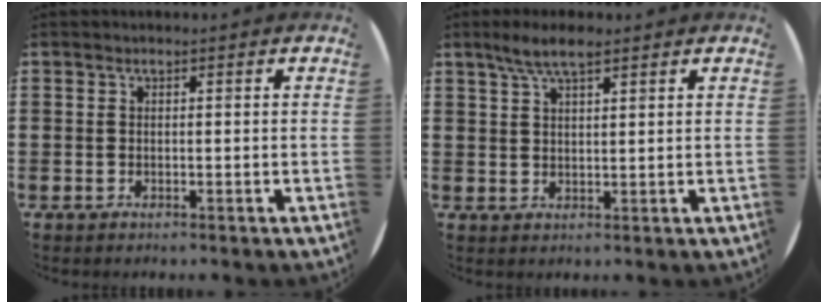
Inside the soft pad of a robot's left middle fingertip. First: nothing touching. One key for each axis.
{"total": 4.7, "fx": 3.3, "fy": 1.3, "fz": 3.0, "tx": -0.058, "ty": 0.003, "tz": 0.057}